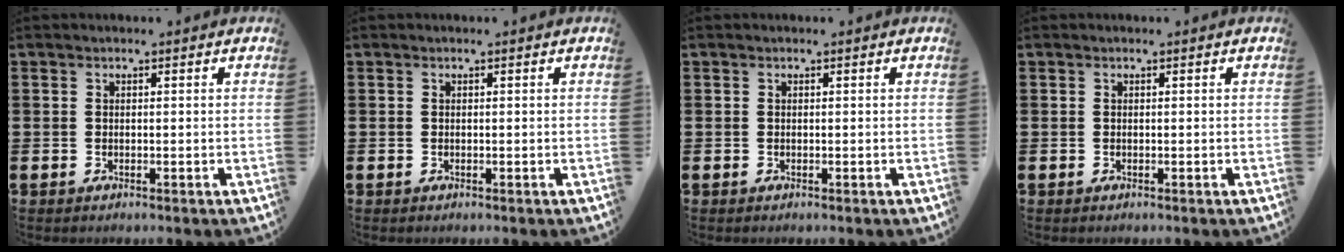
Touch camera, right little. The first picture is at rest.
{"total": 0.0}
{"total": 0.0}
{"total": 0.0}